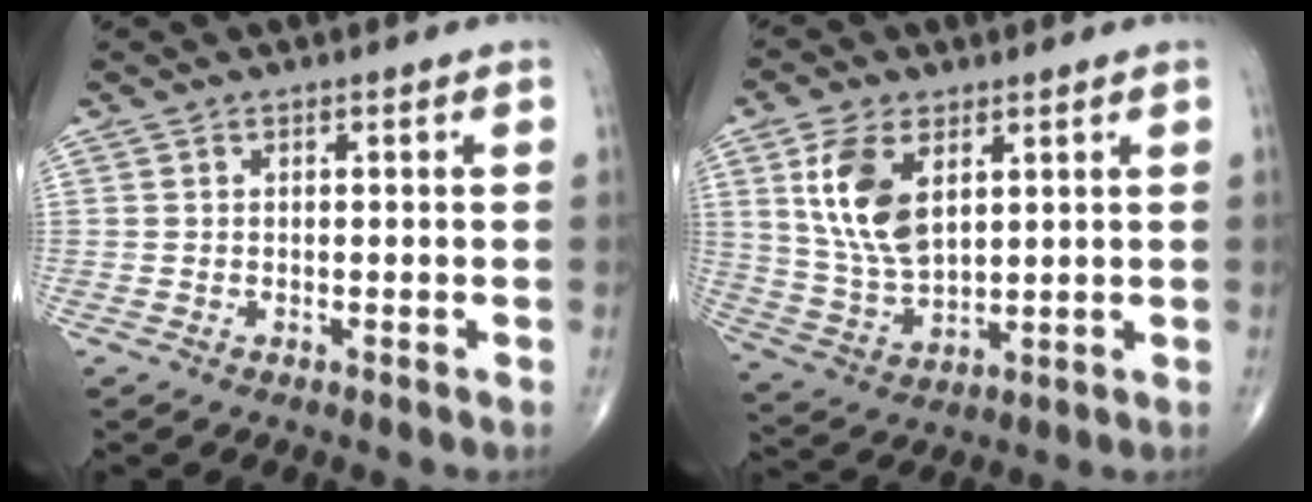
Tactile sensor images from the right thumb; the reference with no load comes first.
{"total": 11.9, "force": [4.3, 6.5, 9.0], "torque": [-0.173, -0.016, 0.092]}